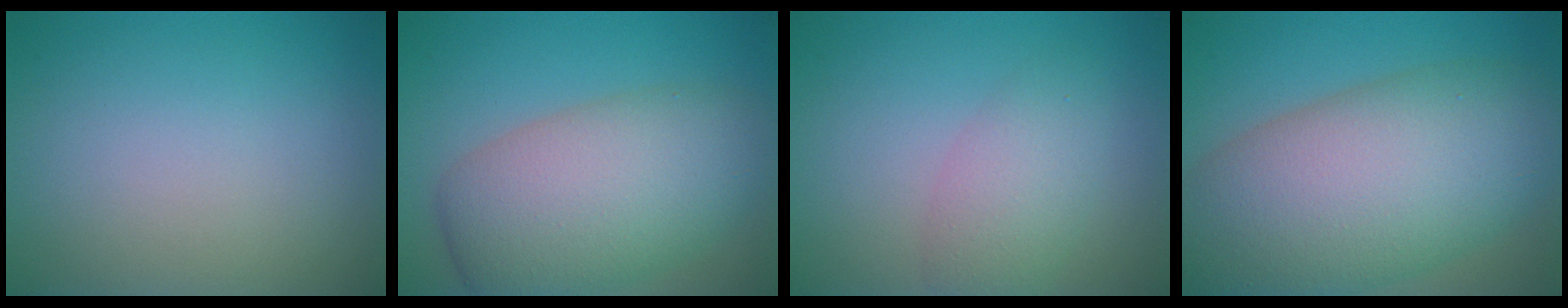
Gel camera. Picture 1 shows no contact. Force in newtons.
{"total": 8.9, "press": 8.8, "slide": 0.8}
{"total": 2.3, "press": 2.3, "slide": 0.2}
{"total": 13.3, "press": 13.3, "slide": 0.5}